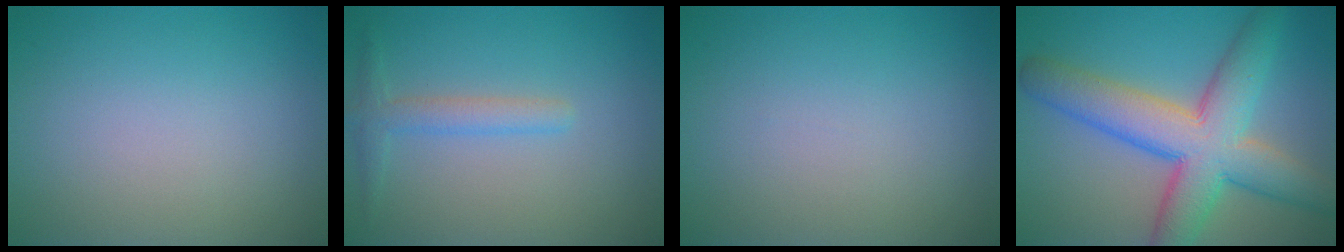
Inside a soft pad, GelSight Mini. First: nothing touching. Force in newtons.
{"total": 2.0, "press": 2.0, "slide": 0.1}
{"total": 0.0}
{"total": 9.4, "press": 9.4, "slide": 0.5}